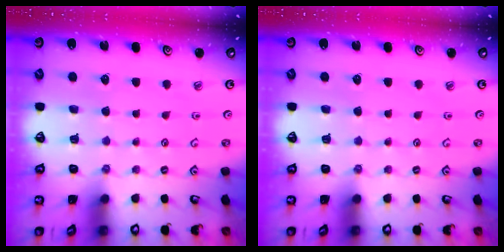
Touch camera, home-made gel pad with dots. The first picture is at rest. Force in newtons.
{"total": 0.0}